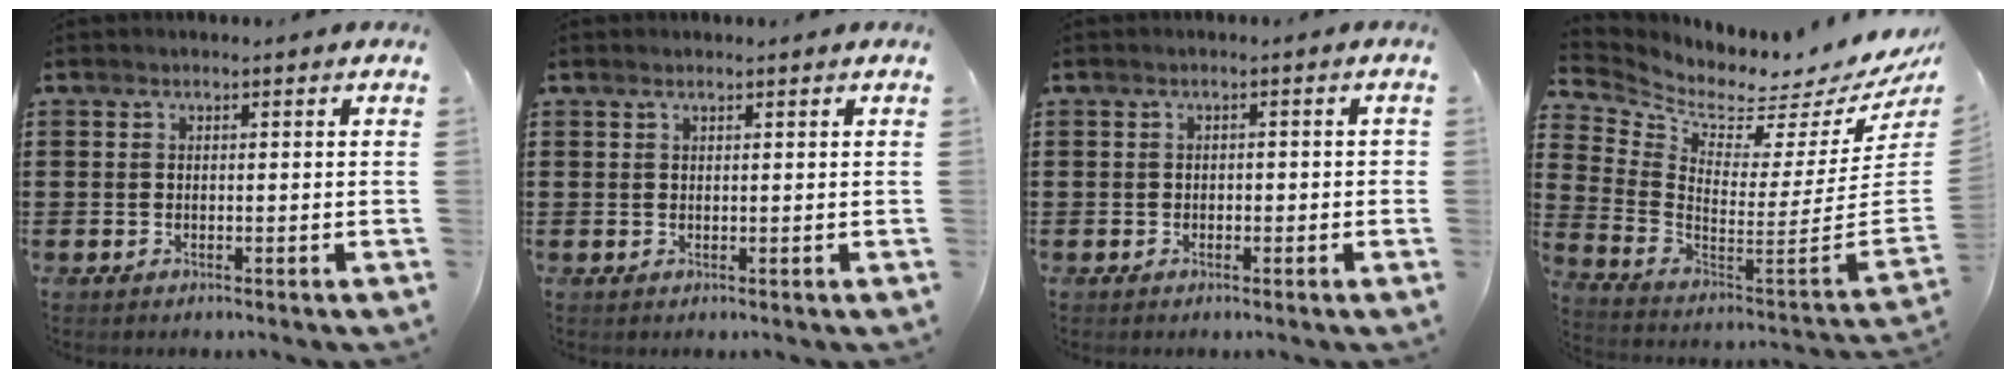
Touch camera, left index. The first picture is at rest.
{"total": 0.6, "force": [0.5, 0.0, 0.4], "torque": [-0.009, -0.001, 0.010]}
{"total": 0.9, "force": [-0.4, 0.6, 0.5], "torque": [-0.012, 0.000, -0.008]}
{"total": 1.5, "force": [0.9, 0.8, 0.9], "torque": [-0.029, -0.048, 0.003]}